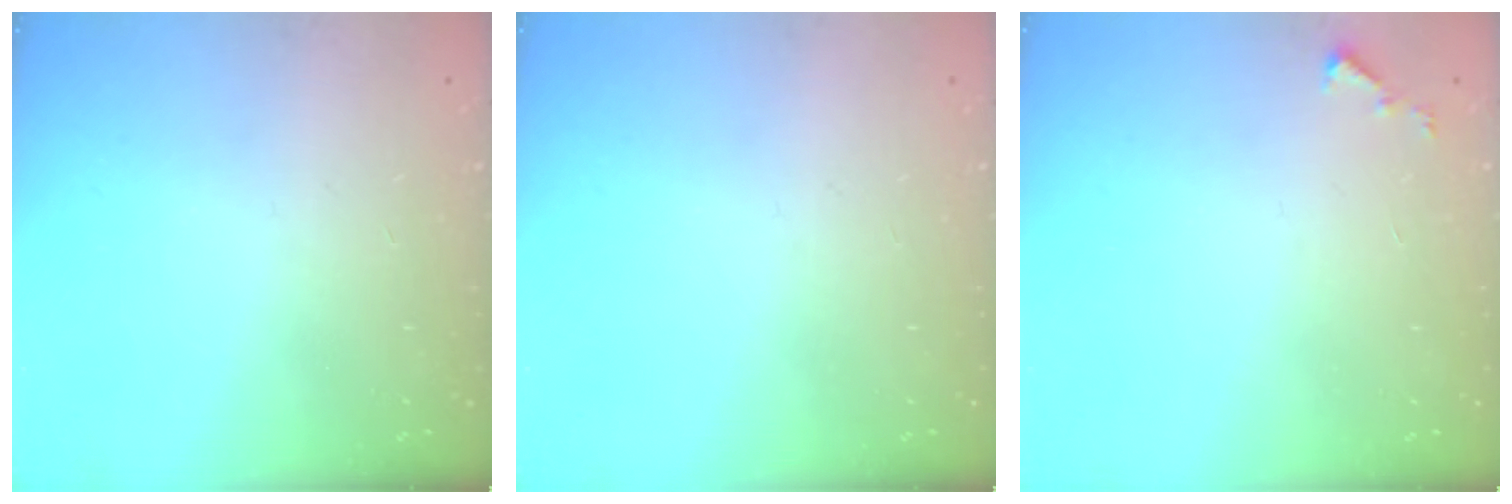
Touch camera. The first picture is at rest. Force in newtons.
{"total": 0.0}
{"total": 3.1, "press": 3.1, "slide": 0.2}